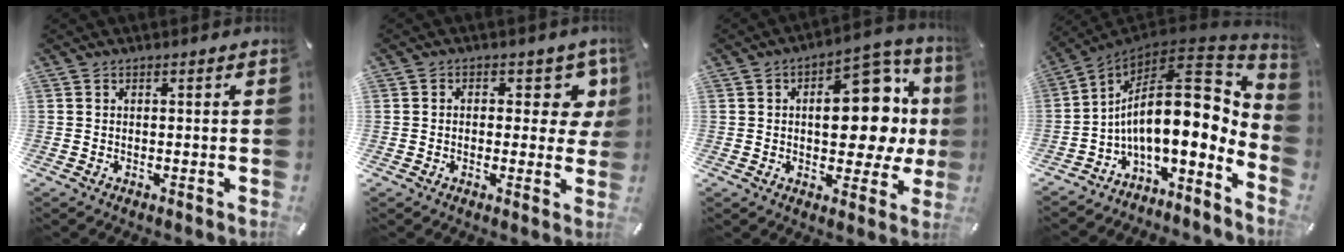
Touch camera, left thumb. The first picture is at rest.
{"total": 7.3, "force": [2.4, 5.0, 4.7], "torque": [-0.043, -0.016, 0.037]}
{"total": 20.1, "force": [2.5, 11.2, 16.5], "torque": [-0.186, -0.027, 0.039]}
{"total": 21.0, "force": [3.3, 9.9, 18.2], "torque": [-0.293, -0.063, 0.050]}